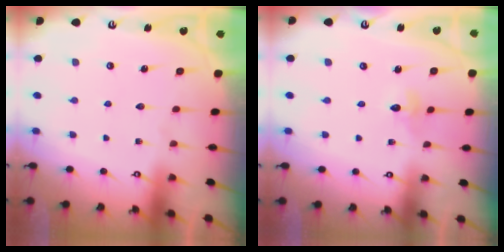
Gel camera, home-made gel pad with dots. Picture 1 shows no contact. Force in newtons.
{"total": 2.8, "press": 2.7, "slide": 0.3}